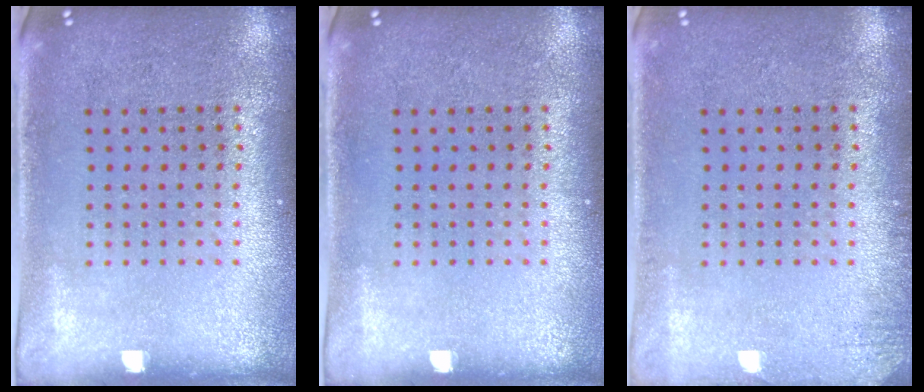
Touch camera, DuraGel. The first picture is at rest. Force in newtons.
{"total": 0.0}
{"total": 1.2, "press": 1.2, "slide": 0.2}